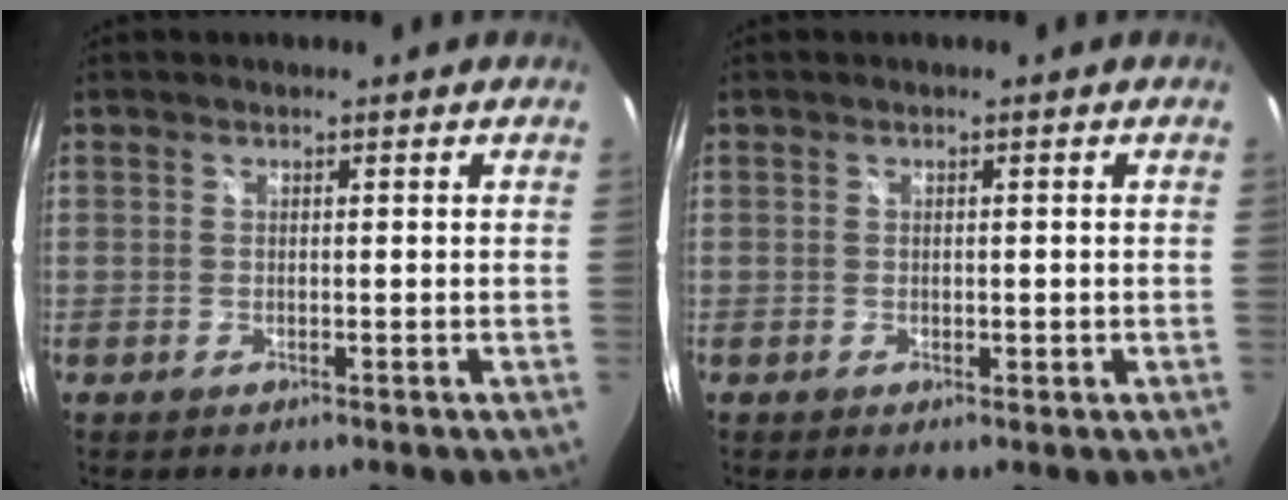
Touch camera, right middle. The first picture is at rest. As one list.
[{"total": 0.9, "force": [-0.2, 0.6, 0.6], "torque": [-0.008, 0.000, -0.003]}]